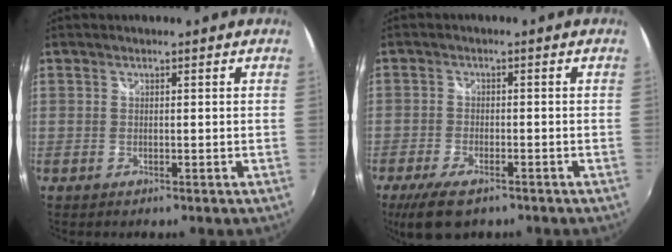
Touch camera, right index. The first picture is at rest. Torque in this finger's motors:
{"motor_torque": [0.45, -0.40, 0.21, 0.06]}